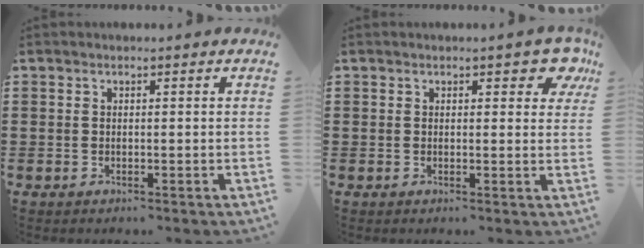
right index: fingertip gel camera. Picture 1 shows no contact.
{"total": 3.2, "force": [1.9, 1.5, 2.2], "torque": [-0.018, 0.001, 0.026]}